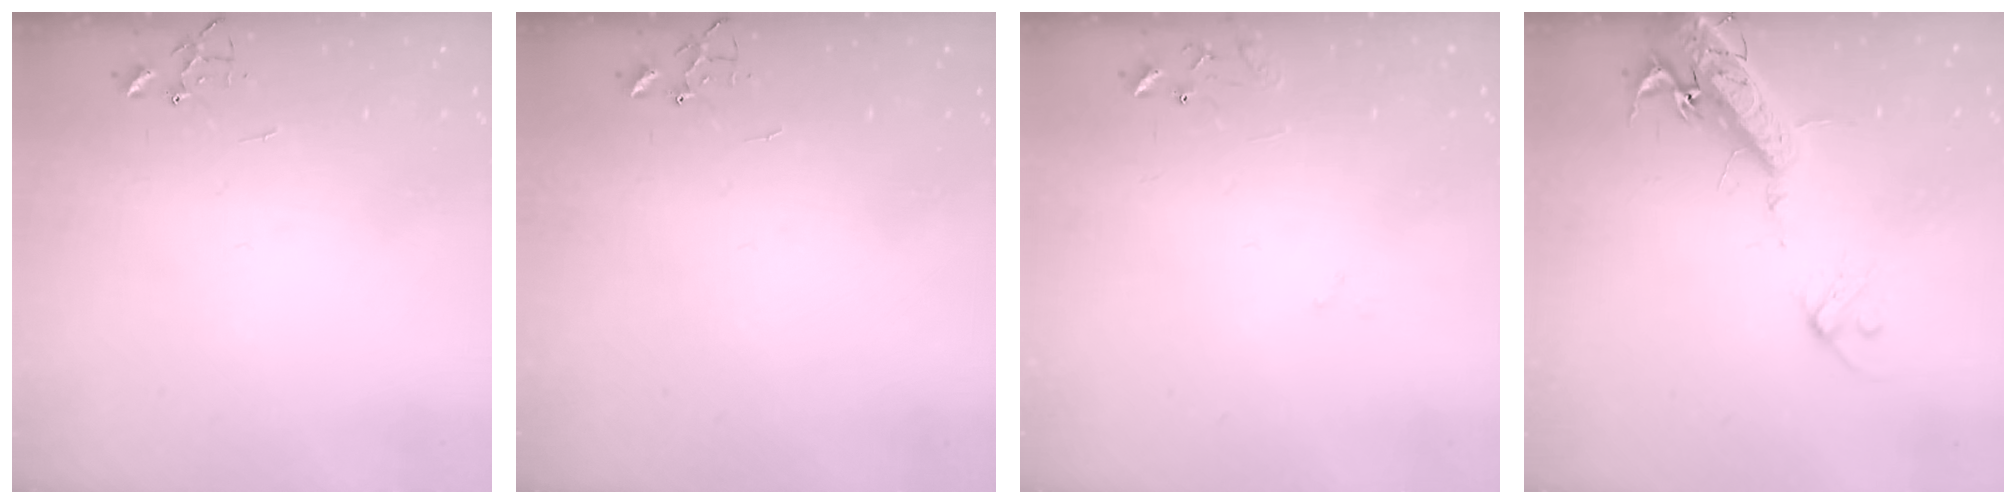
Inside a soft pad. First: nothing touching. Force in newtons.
{"total": 0.0}
{"total": 9.5, "press": 9.5, "slide": 0.9}
{"total": 17.8, "press": 17.4, "slide": 3.8}